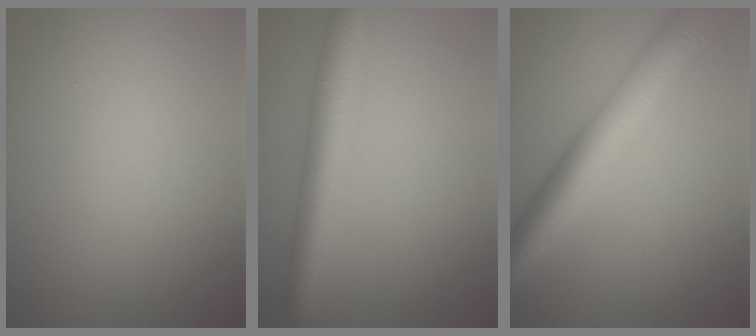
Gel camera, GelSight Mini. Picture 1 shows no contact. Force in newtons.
{"total": 6.6, "press": 6.6, "slide": 0.2}
{"total": 8.2, "press": 8.2, "slide": 0.2}